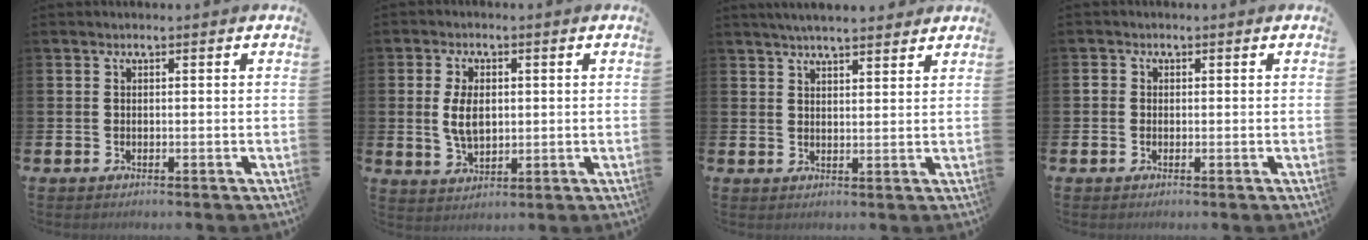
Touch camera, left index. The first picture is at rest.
{"total": 5.3, "force": [0.7, 3.1, 4.2], "torque": [-0.081, 0.004, 0.007]}
{"total": 4.0, "force": [3.9, 0.2, 1.0], "torque": [-0.028, -0.012, 0.069]}
{"total": 1.0, "force": [0.0, 0.9, 0.4], "torque": [-0.003, 0.002, -0.004]}